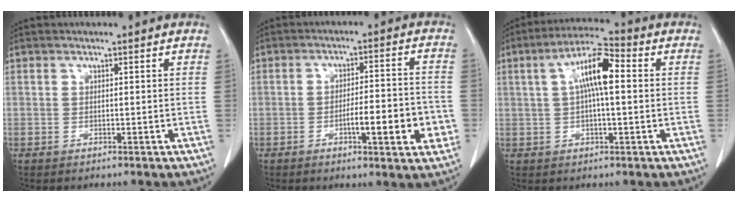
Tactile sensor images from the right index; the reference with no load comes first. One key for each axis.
{"total": 9.6, "fx": -3.1, "fy": 1.6, "fz": 8.9, "tx": -0.127, "ty": 0.006, "tz": -0.044}
{"total": 9.1, "fx": 1.5, "fy": 2.0, "fz": 8.7, "tx": -0.163, "ty": 0.026, "tz": 0.020}